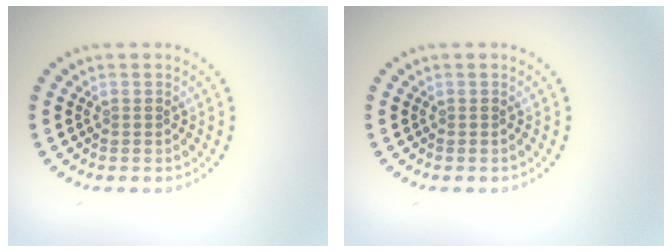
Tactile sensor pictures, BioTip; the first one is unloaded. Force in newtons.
{"total": 0.0}